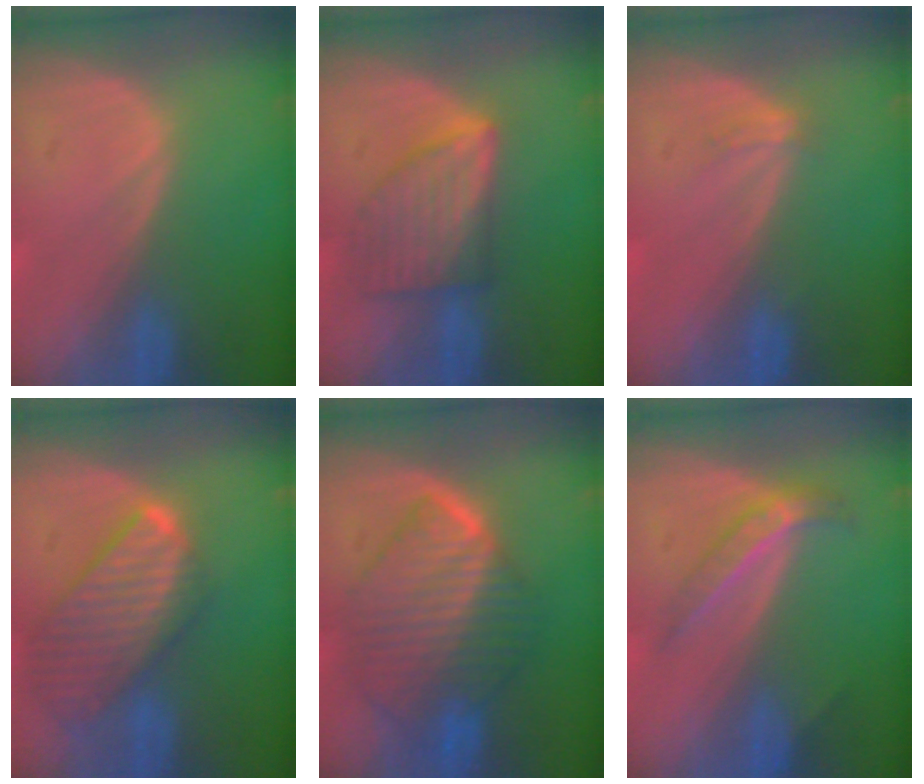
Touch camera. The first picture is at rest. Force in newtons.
{"total": 6.5, "press": 6.5, "slide": 0.1}
{"total": 1.5, "press": 1.1, "slide": 1.0}
{"total": 9.7, "press": 8.3, "slide": 5.0}
{"total": 10.2, "press": 10.1, "slide": 1.0}
{"total": 4.2, "press": 4.0, "slide": 1.1}